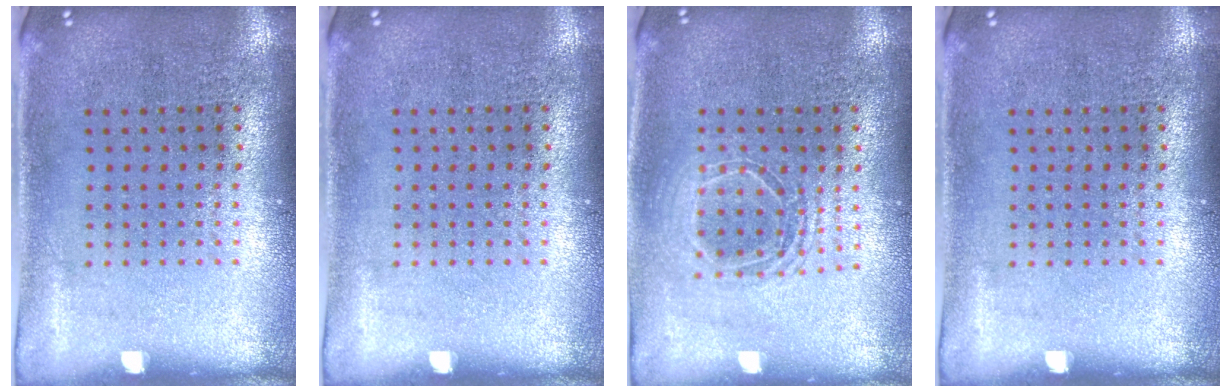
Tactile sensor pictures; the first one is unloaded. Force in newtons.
{"total": 0.0}
{"total": 1.7, "press": 1.4, "slide": 0.9}
{"total": 0.0}